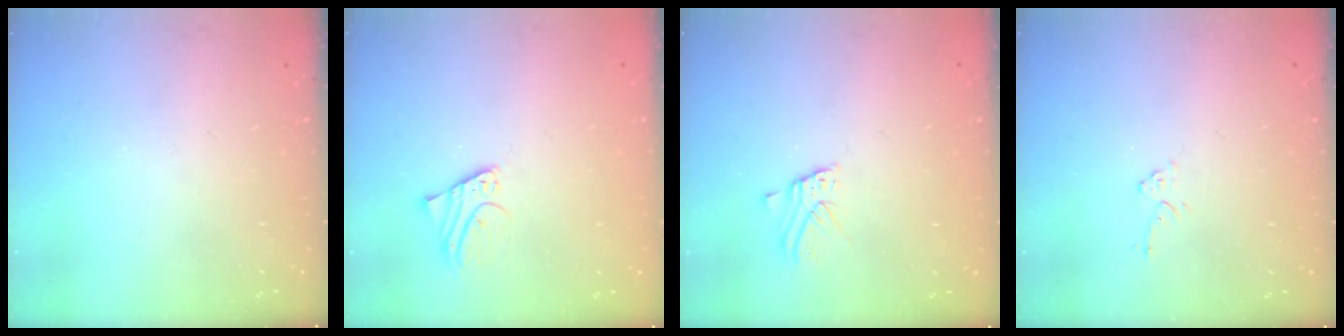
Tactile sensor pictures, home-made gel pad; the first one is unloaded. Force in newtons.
{"total": 1.7, "press": 1.6, "slide": 0.1}
{"total": 2.4, "press": 2.4, "slide": 0.2}
{"total": 5.1, "press": 5.1, "slide": 0.4}